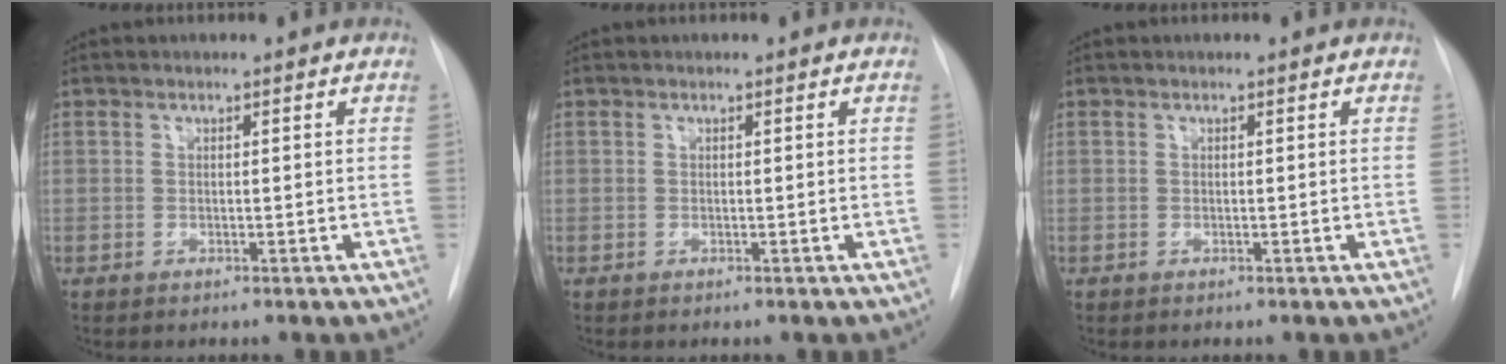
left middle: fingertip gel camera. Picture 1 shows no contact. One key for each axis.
{"total": 0.0}
{"total": 0.0}